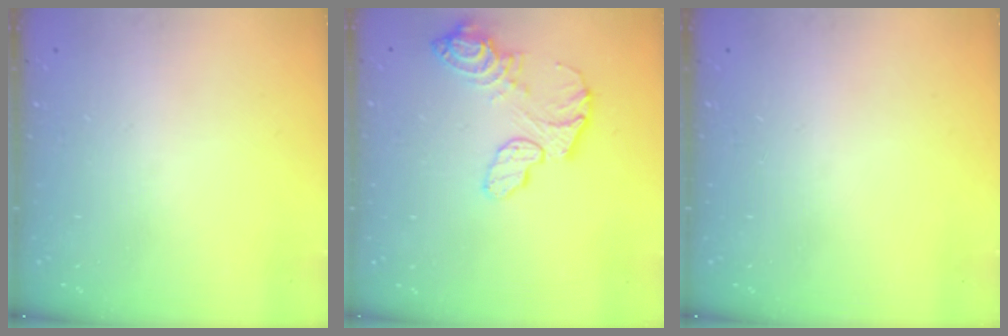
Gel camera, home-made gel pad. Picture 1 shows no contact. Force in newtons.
{"total": 11.6, "press": 11.5, "slide": 1.1}
{"total": 0.0}